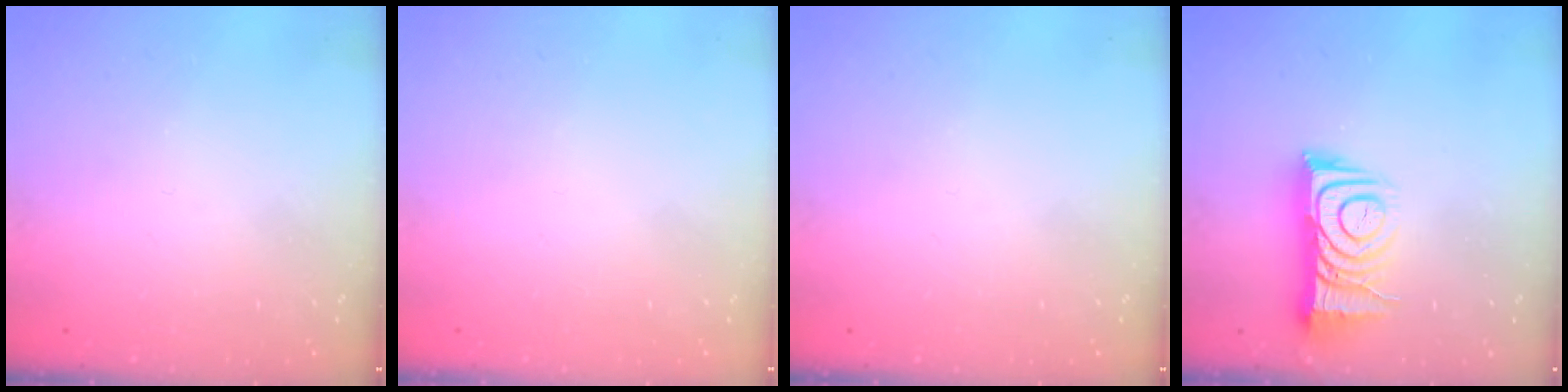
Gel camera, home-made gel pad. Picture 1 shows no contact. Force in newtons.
{"total": 1.5, "press": 1.5, "slide": 0.1}
{"total": 0.0}
{"total": 11.3, "press": 11.2, "slide": 1.0}